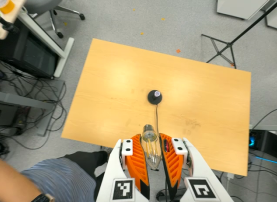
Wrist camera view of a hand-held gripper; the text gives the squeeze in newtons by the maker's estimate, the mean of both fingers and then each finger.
{"total": 21.2, "left": 24.3, "right": 18.1}